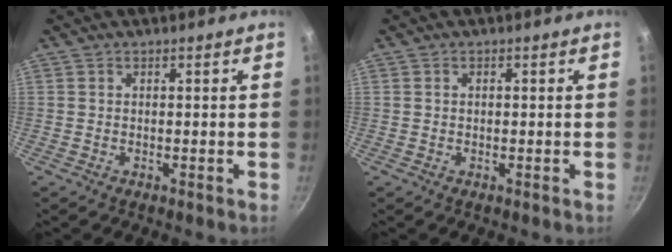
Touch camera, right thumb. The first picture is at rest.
{"total": 0.6, "force": [0.0, 0.5, 0.3], "torque": [-0.004, 0.004, 0.001]}